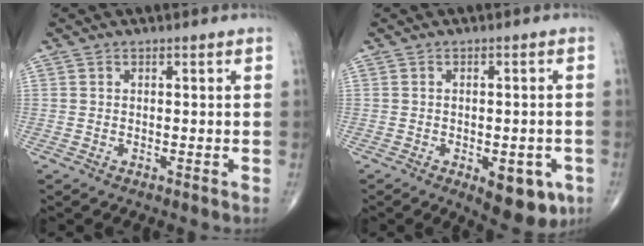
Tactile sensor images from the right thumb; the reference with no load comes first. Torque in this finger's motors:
{"motor_torque": [1.08, 0.95, 0.61, -0.75, 0.22]}